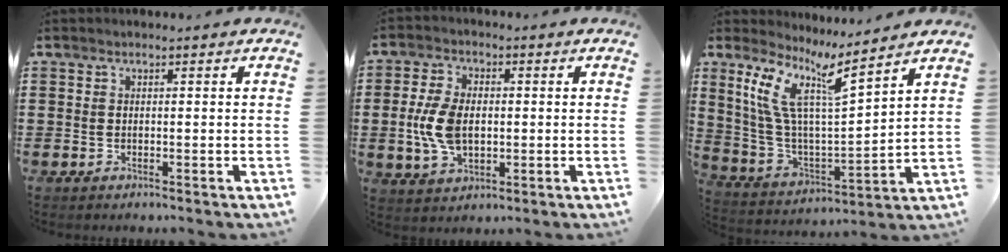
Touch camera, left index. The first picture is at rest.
{"total": 7.7, "force": [-0.3, 4.7, 6.1], "torque": [-0.150, 0.003, -0.012]}
{"total": 10.3, "force": [6.7, 2.0, 7.5], "torque": [-0.177, -0.041, 0.113]}